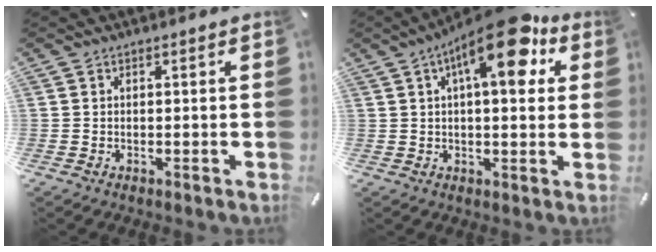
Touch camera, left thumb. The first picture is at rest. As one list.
[{"total": 15.8, "force": [7.6, 5.5, 12.7], "torque": [-0.193, -0.033, 0.115]}]